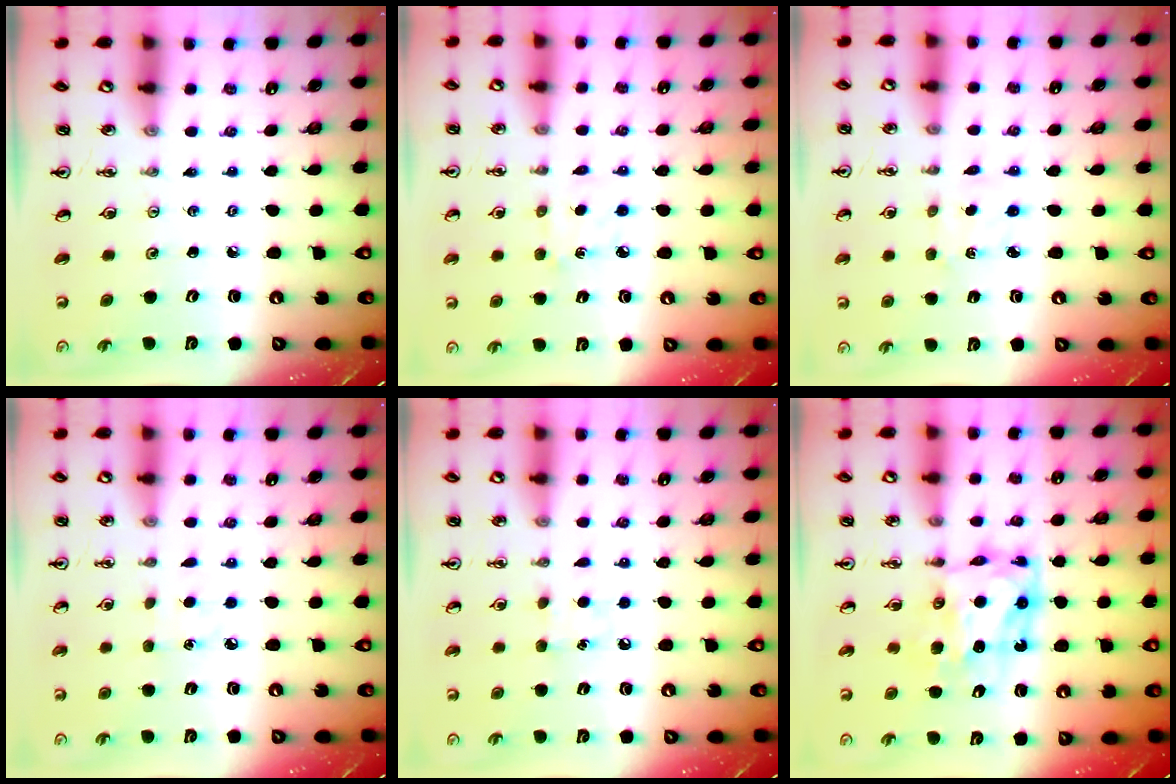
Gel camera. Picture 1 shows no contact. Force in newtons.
{"total": 5.6, "press": 5.5, "slide": 0.6}
{"total": 2.1, "press": 2.0, "slide": 0.6}
{"total": 4.5, "press": 4.5, "slide": 0.5}
{"total": 6.8, "press": 6.8, "slide": 0.8}
{"total": 7.7, "press": 7.7, "slide": 0.2}